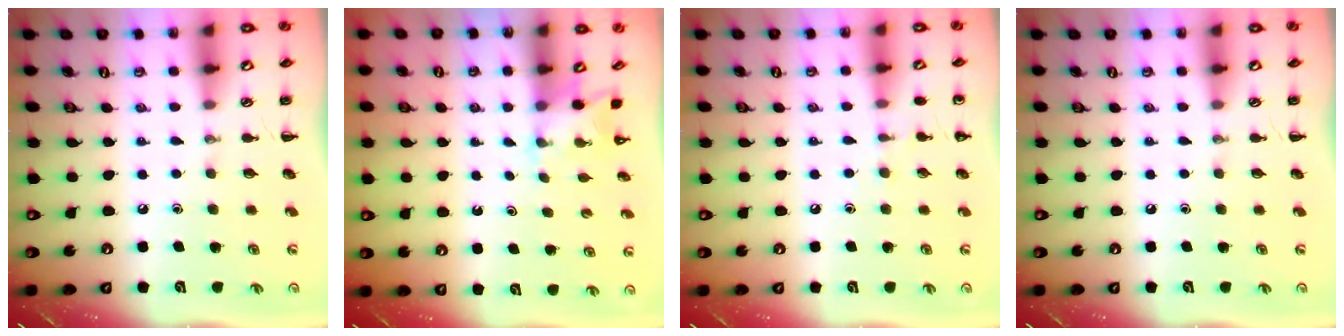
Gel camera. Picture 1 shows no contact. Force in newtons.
{"total": 2.2, "press": 2.1, "slide": 0.7}
{"total": 5.5, "press": 5.3, "slide": 1.6}
{"total": 0.0}